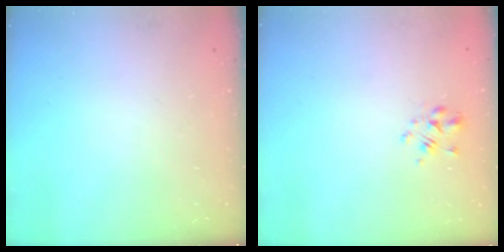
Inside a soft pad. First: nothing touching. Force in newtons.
{"total": 2.2, "press": 2.1, "slide": 0.6}